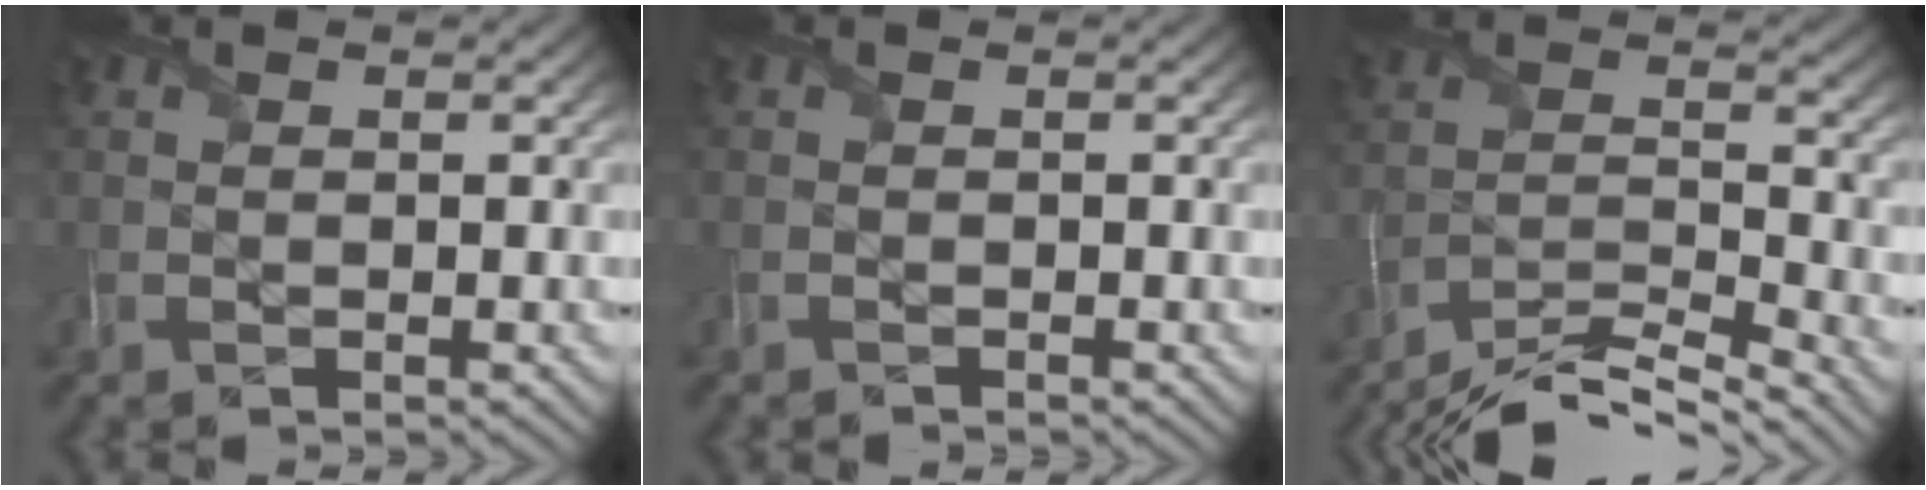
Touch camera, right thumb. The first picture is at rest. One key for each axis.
{"total": 0.9, "fx": -0.8, "fy": 0.2, "fz": -0.5, "tx": 0.008, "ty": -0.005, "tz": -0.021}
{"total": 10.2, "fx": -9.5, "fy": 1.2, "fz": 3.5, "tx": -0.059, "ty": 0.005, "tz": -0.177}